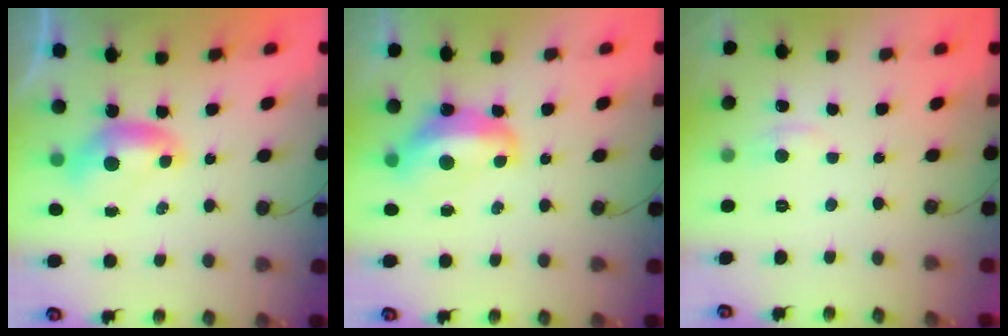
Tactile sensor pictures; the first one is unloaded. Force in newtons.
{"total": 6.7, "press": 6.6, "slide": 1.1}
{"total": 1.4, "press": 1.3, "slide": 0.6}